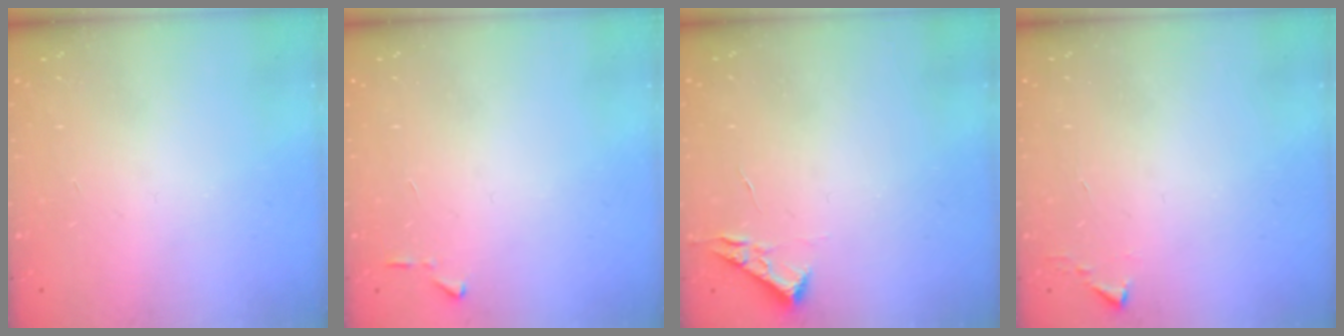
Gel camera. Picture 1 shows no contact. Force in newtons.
{"total": 4.1, "press": 4.0, "slide": 0.5}
{"total": 3.1, "press": 3.0, "slide": 0.4}
{"total": 1.1, "press": 1.1, "slide": 0.1}